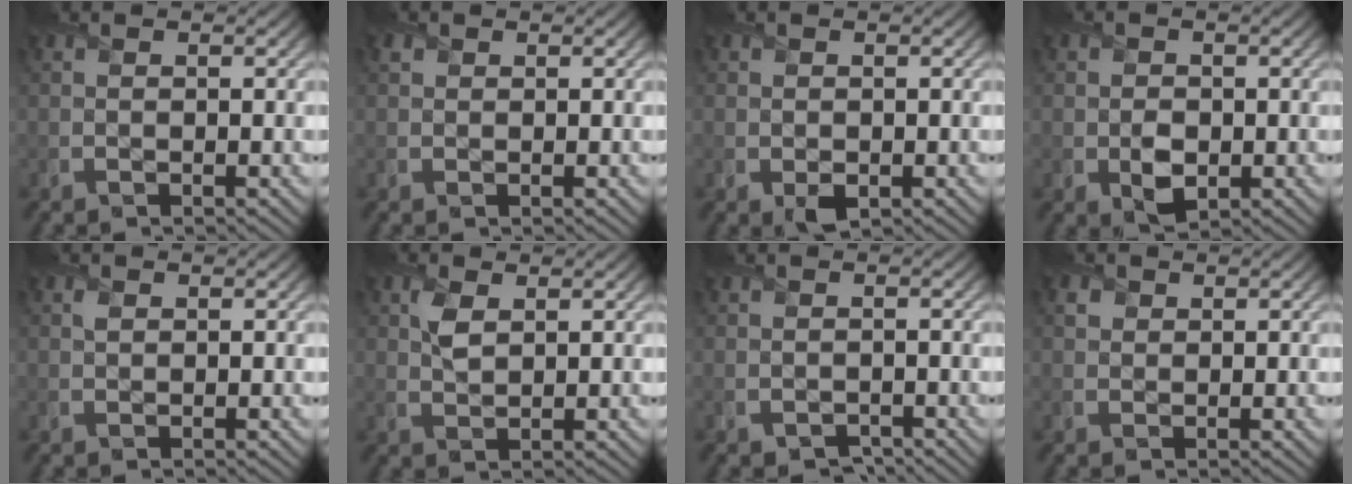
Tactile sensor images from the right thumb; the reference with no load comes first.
{"total": 0.9, "force": [0.5, 0.8, 0.2], "torque": [-0.003, -0.001, 0.006]}
{"total": 1.7, "force": [-0.5, 1.3, 1.0], "torque": [-0.022, -0.011, -0.006]}
{"total": 3.1, "force": [-0.5, 2.5, 1.8], "torque": [-0.038, -0.012, -0.010]}
{"total": 0.9, "force": [0.4, 0.6, 0.4], "torque": [-0.014, 0.001, 0.006]}
{"total": 2.8, "force": [1.2, 1.6, 2.0], "torque": [-0.051, 0.002, 0.023]}
{"total": 1.4, "force": [-0.9, 1.0, 0.4], "torque": [-0.006, -0.009, -0.018]}
{"total": 1.6, "force": [0.6, 1.4, 0.4], "torque": [-0.008, -0.002, 0.009]}